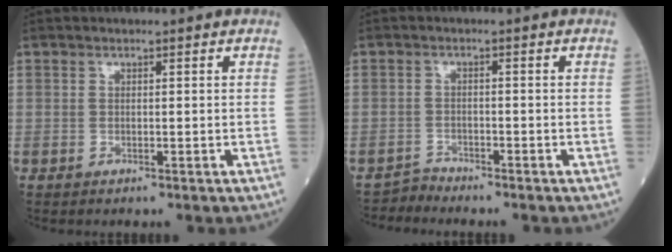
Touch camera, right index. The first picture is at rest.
{"total": 2.0, "force": [-1.8, -0.1, -1.0], "torque": [0.030, -0.010, -0.034]}